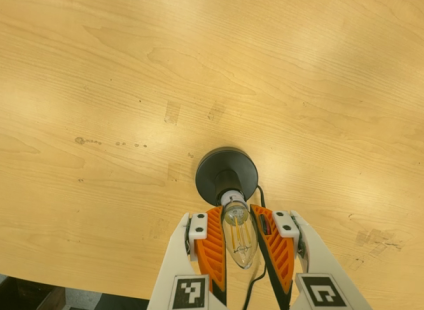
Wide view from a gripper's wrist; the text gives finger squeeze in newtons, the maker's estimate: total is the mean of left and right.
{"total": 14.4, "left": 15.3, "right": 13.5}